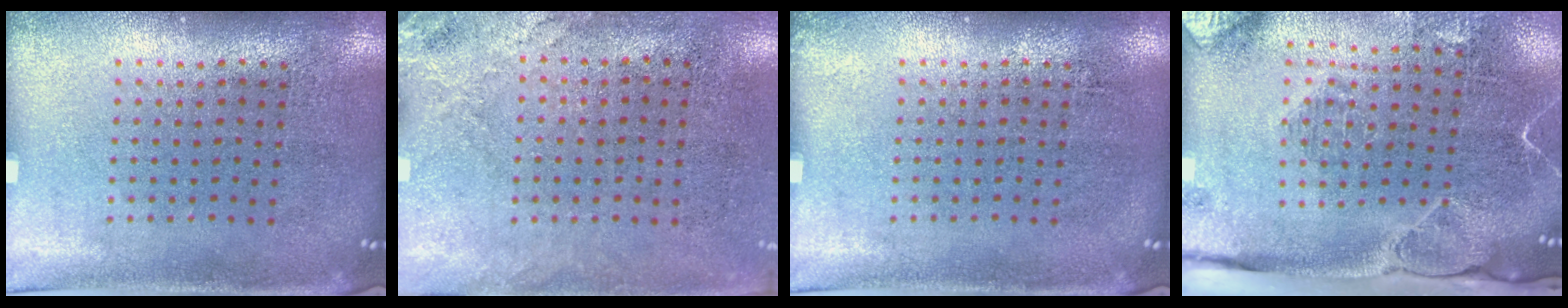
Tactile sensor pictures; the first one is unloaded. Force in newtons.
{"total": 2.5, "press": 2.0, "slide": 1.5}
{"total": 0.0}
{"total": 2.3, "press": 2.1, "slide": 1.1}